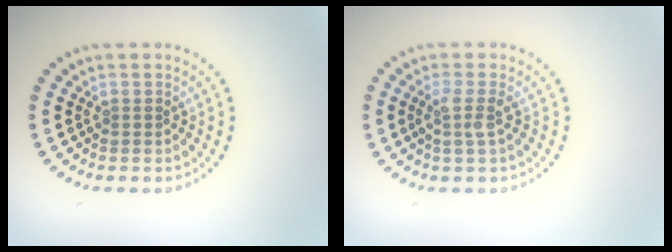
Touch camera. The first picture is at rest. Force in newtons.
{"total": 1.9, "press": 1.3, "slide": 1.3}